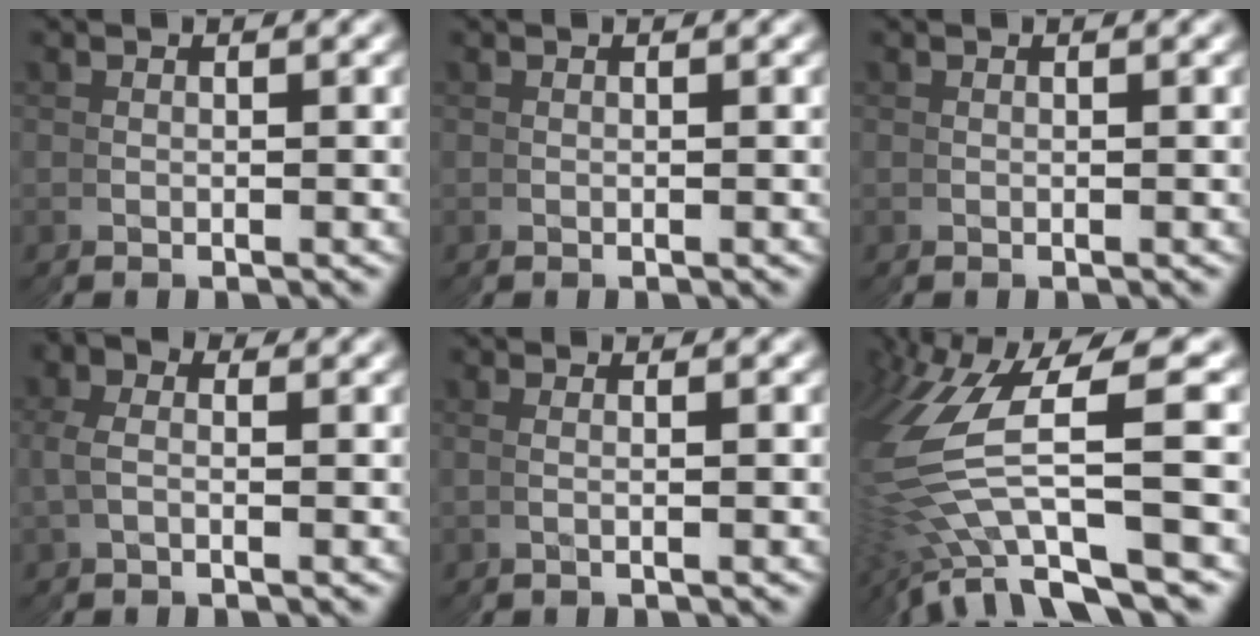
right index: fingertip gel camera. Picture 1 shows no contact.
{"total": 0.0}
{"total": 0.0}
{"total": 1.1, "force": [0.3, 0.9, -0.5], "torque": [-0.016, 0.003, -0.001]}
{"total": 1.5, "force": [0.1, -1.5, 0.2], "torque": [-0.002, 0.009, -0.004]}
{"total": 4.3, "force": [1.2, 2.3, 3.4], "torque": [-0.105, 0.016, 0.007]}